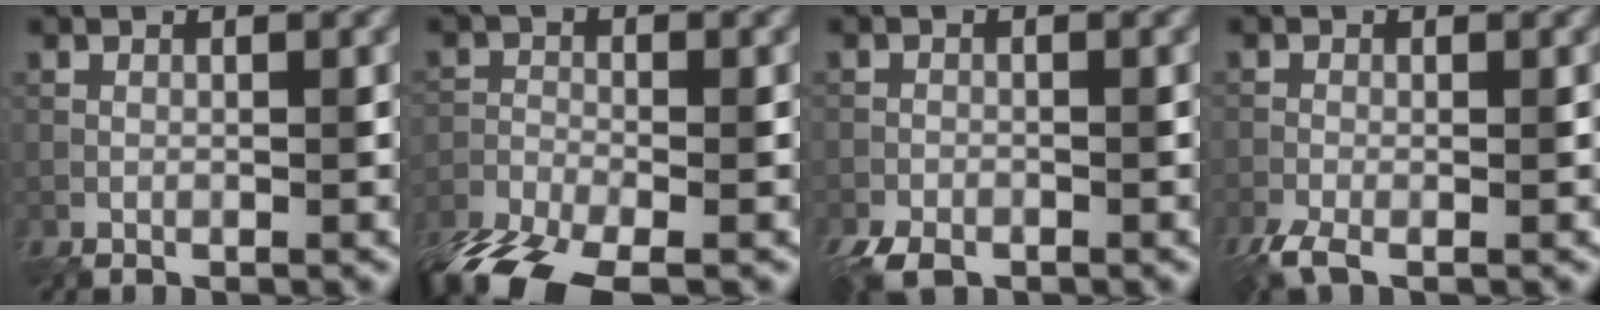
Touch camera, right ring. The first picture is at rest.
{"total": 8.0, "force": [-6.4, 2.8, 3.9], "torque": [-0.090, -0.025, -0.123]}
{"total": 3.4, "force": [-2.6, 1.6, 1.5], "torque": [-0.034, -0.009, -0.050]}
{"total": 3.0, "force": [-2.0, 0.9, 2.0], "torque": [-0.056, -0.006, -0.042]}